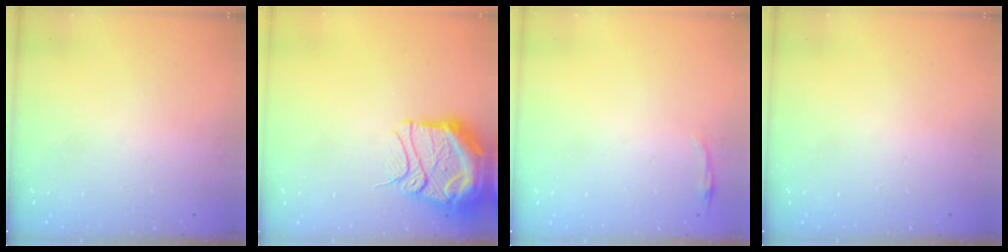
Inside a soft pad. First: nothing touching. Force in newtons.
{"total": 17.9, "press": 16.5, "slide": 6.9}
{"total": 2.8, "press": 2.8, "slide": 0.6}
{"total": 0.0}